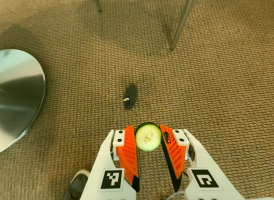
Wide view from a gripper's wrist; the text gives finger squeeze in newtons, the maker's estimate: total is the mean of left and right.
{"total": 8.3, "left": 8.2, "right": 8.4}